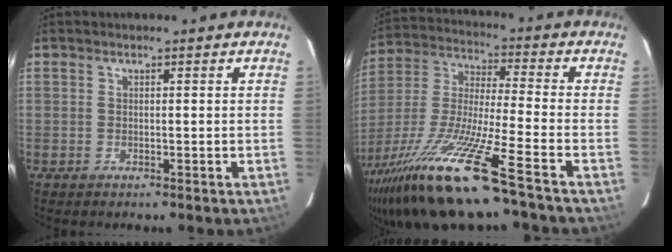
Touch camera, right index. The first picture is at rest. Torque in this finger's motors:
{"motor_torque": [1.70, -0.43, 1.05, 0.21]}